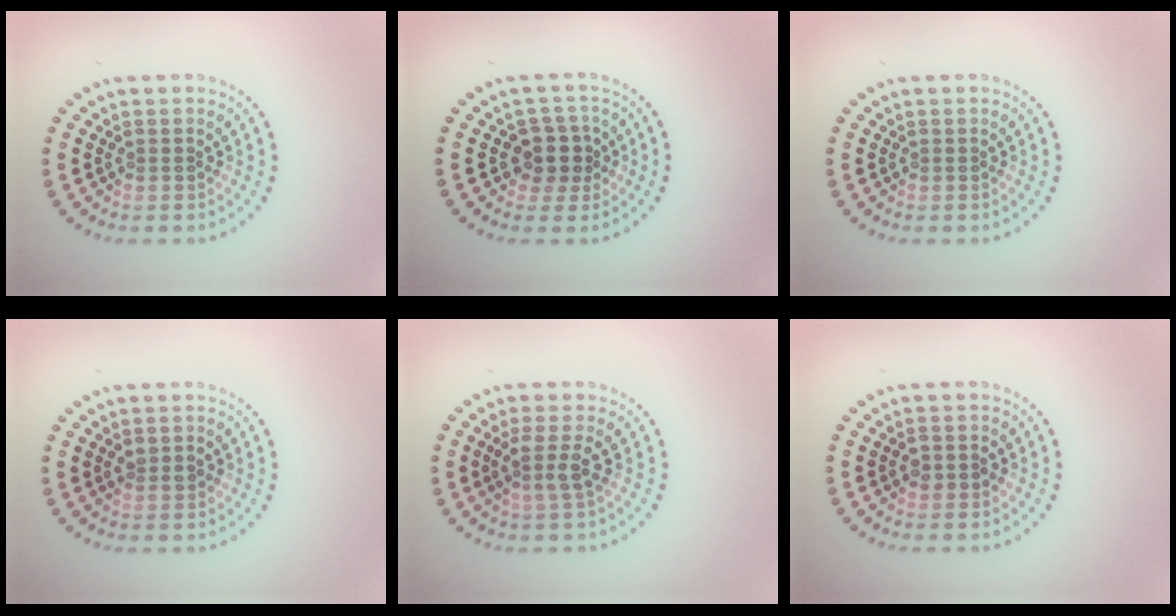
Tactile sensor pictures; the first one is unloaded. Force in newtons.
{"total": 2.6, "press": 2.3, "slide": 1.2}
{"total": 0.0}
{"total": 1.3, "press": 1.3, "slide": 0.2}
{"total": 2.2, "press": 1.9, "slide": 1.1}
{"total": 1.5, "press": 1.5, "slide": 0.2}